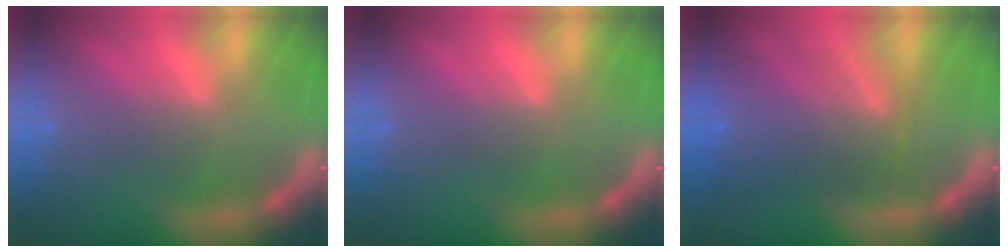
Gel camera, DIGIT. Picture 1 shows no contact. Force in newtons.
{"total": 0.0}
{"total": 7.6}